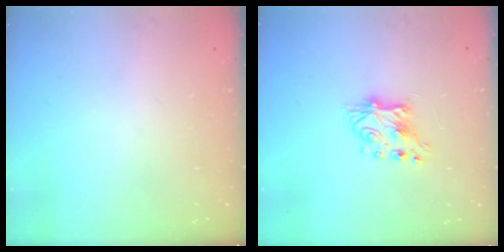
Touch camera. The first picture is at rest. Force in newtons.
{"total": 7.6, "press": 7.6, "slide": 0.7}